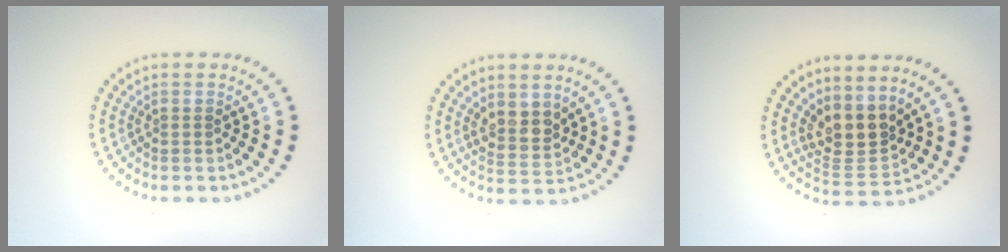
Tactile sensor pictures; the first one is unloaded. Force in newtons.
{"total": 2.5, "press": 2.2, "slide": 1.2}
{"total": 3.5, "press": 2.7, "slide": 2.2}